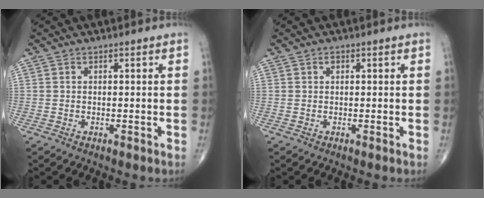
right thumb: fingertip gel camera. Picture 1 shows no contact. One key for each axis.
{"total": 0.7, "fx": 0.3, "fy": 0.5, "fz": 0.3, "tx": -0.001, "ty": 0.000, "tz": 0.005}